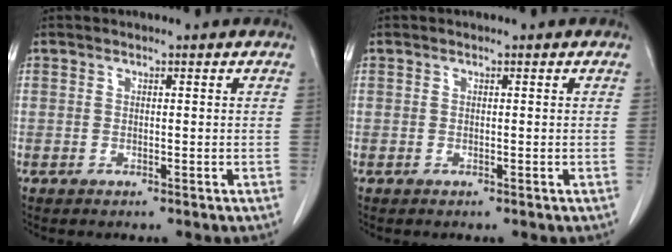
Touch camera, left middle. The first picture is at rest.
{"total": 0.0}